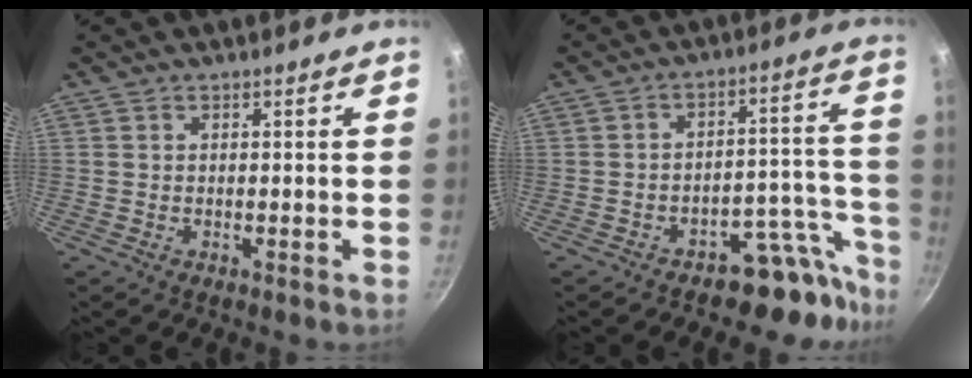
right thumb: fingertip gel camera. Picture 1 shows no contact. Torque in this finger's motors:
{"motor_torque": [1.68, 0.12, -0.16, -0.09, 0.14]}